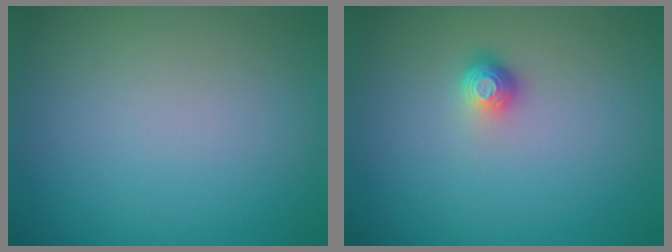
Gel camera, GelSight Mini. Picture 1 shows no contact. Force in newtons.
{"total": 1.6, "press": 1.2, "slide": 1.1}